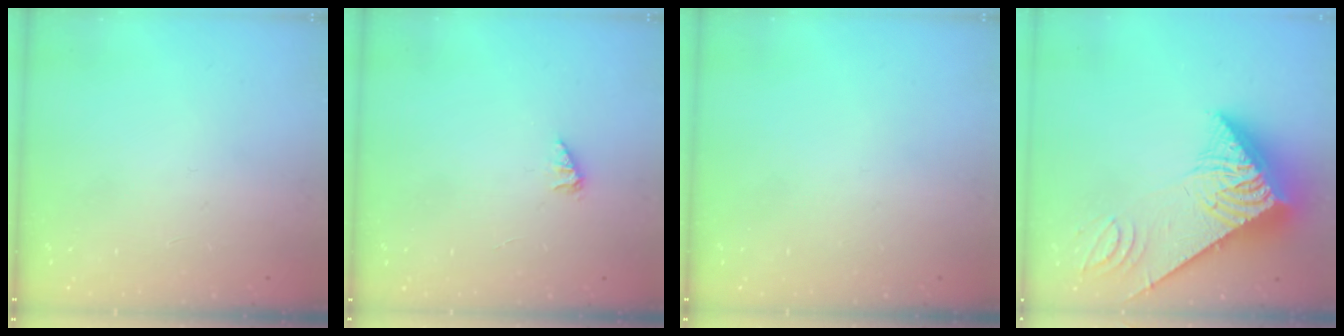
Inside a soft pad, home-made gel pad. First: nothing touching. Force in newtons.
{"total": 1.4, "press": 1.4, "slide": 0.3}
{"total": 0.0}
{"total": 14.3, "press": 14.2, "slide": 1.5}